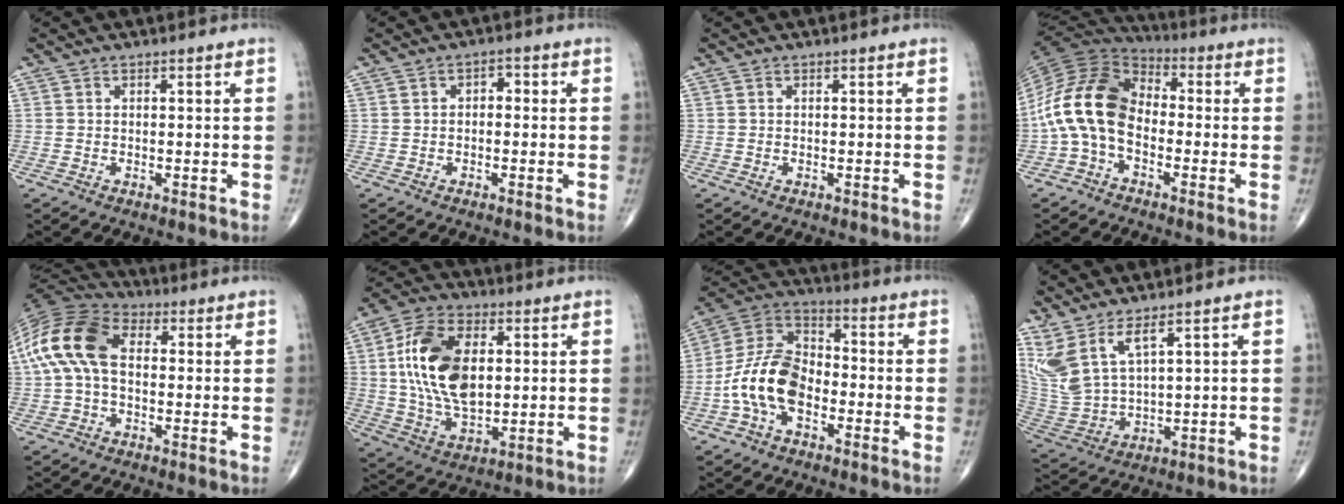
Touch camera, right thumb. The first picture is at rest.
{"total": 2.1, "force": [0.0, 1.4, 1.6], "torque": [-0.013, 0.009, -0.007]}
{"total": 0.0}
{"total": 14.3, "force": [-2.6, 9.4, 10.5], "torque": [-0.203, 0.047, -0.064]}
{"total": 14.4, "force": [1.0, 8.9, 11.2], "torque": [-0.233, 0.037, 0.008]}
{"total": 17.4, "force": [2.5, 10.0, 14.0], "torque": [-0.257, -0.001, 0.048]}
{"total": 13.6, "force": [-4.1, 8.4, 9.8], "torque": [-0.183, 0.042, -0.087]}
{"total": 9.7, "force": [6.0, 2.9, 7.0], "torque": [-0.166, -0.036, 0.147]}